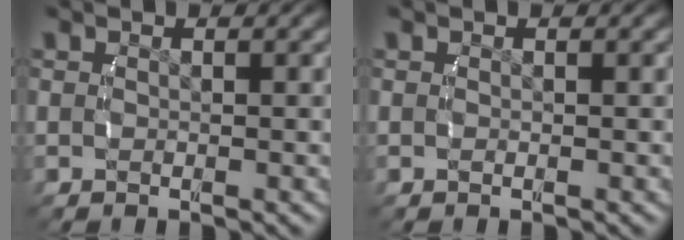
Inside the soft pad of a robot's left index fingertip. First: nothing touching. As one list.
[{"total": 0.0}]